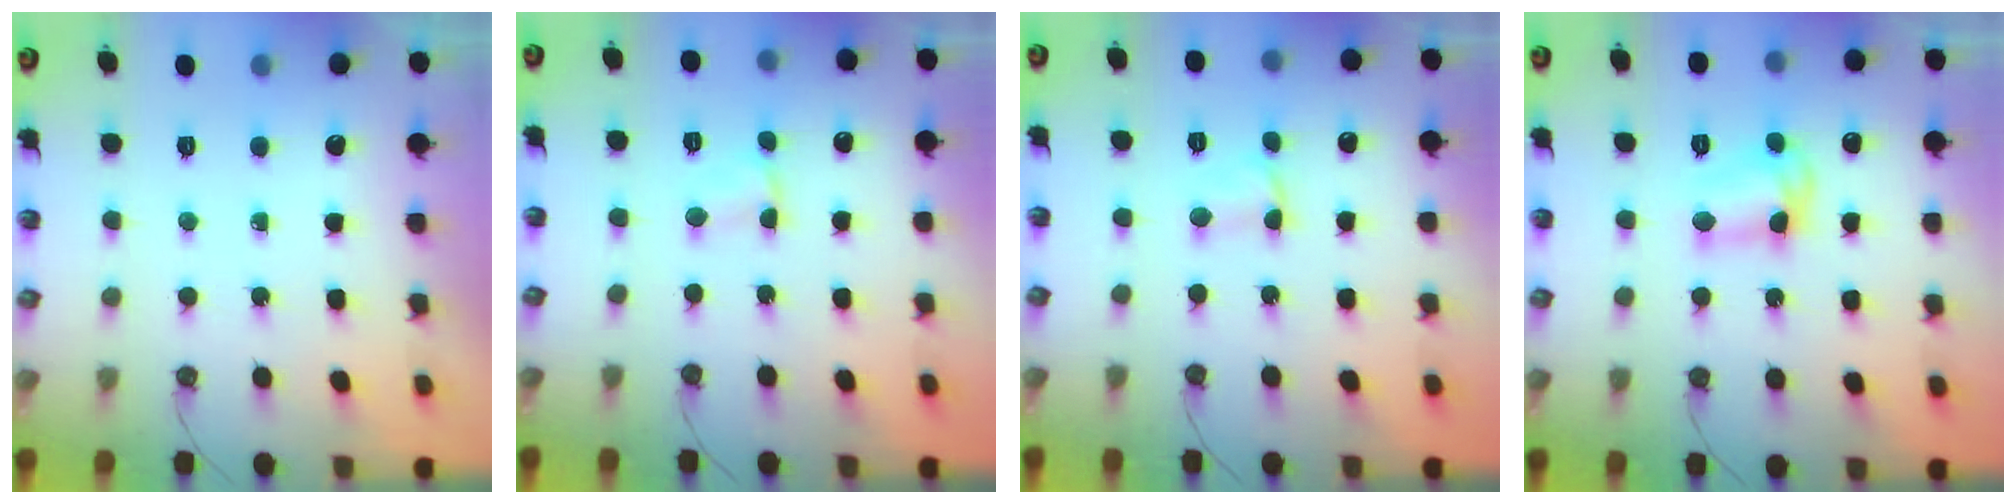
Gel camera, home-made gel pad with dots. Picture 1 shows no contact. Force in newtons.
{"total": 1.5, "press": 1.5, "slide": 0.2}
{"total": 2.2, "press": 2.2, "slide": 0.4}
{"total": 9.7, "press": 9.7, "slide": 0.7}